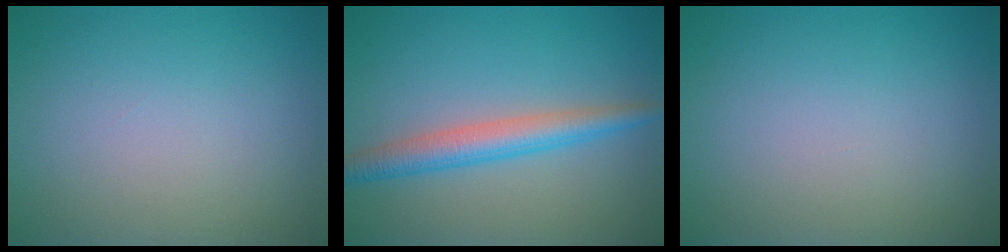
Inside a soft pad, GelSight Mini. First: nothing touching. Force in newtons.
{"total": 3.8, "press": 3.8, "slide": 0.1}
{"total": 0.0}